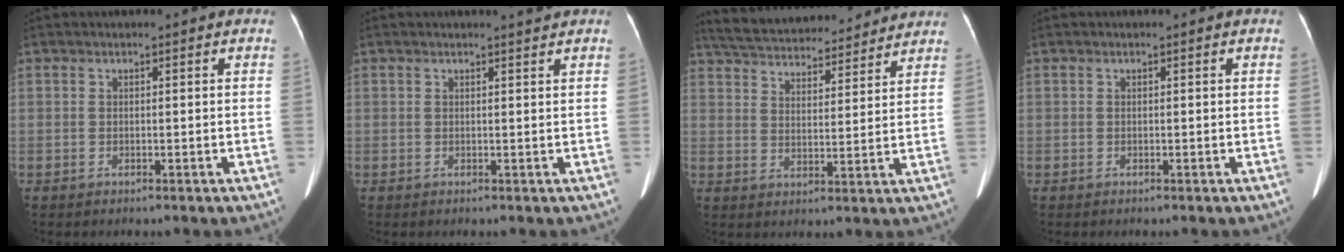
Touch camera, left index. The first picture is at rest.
{"total": 1.5, "force": [1.3, -0.6, 0.2], "torque": [-0.012, -0.009, 0.021]}
{"total": 20.4, "force": [18.6, 4.5, 6.8], "torque": [-0.131, 0.034, 0.267]}
{"total": 0.0}